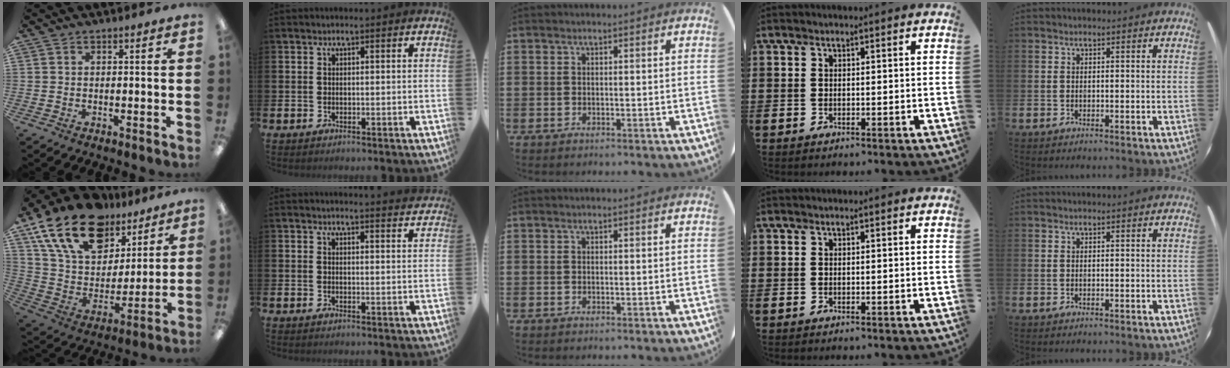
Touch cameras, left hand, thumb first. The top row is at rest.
{"thumb": {"total": 21.2, "force": [13.9, 12.1, 10.6], "torque": [-0.209, -0.071, 0.254]}, "index": {"total": 2.5, "force": [2.5, -0.2, -0.2], "torque": [0.009, -0.020, 0.043]}}